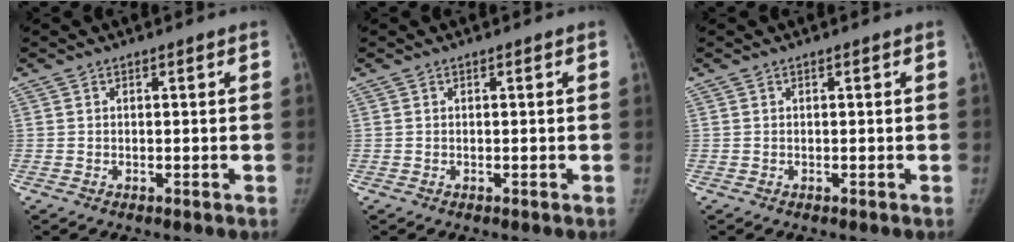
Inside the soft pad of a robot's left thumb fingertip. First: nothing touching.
{"total": 0.0}
{"total": 0.0}